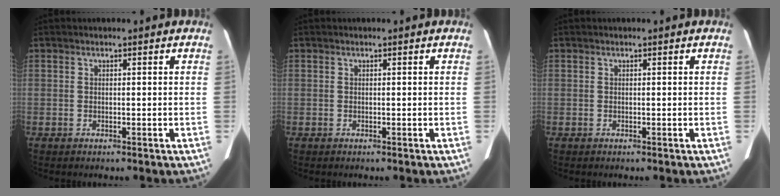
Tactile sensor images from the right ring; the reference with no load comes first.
{"total": 0.0}
{"total": 0.0}